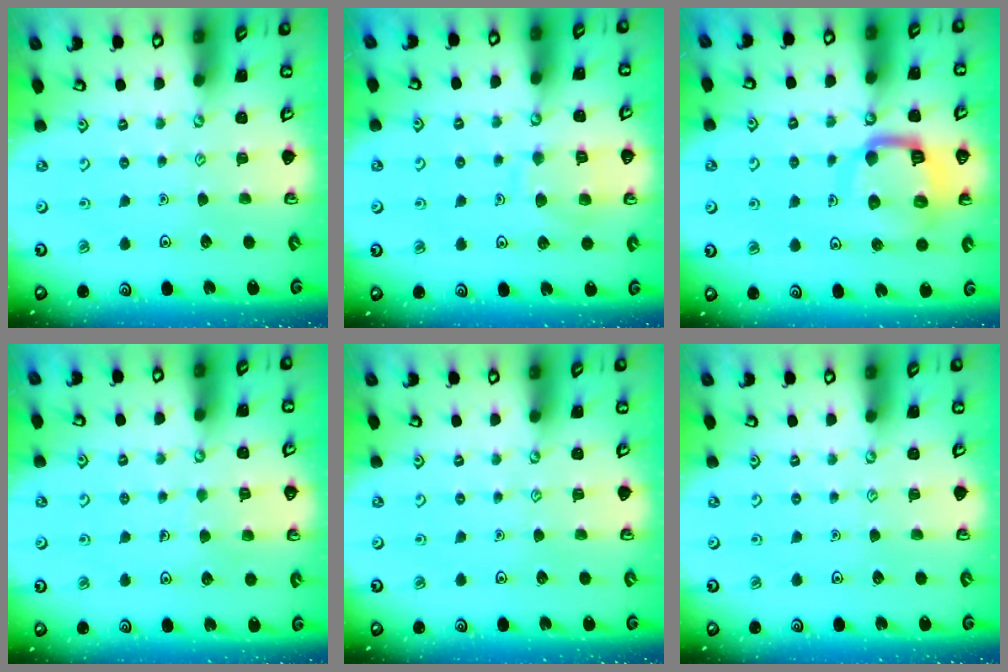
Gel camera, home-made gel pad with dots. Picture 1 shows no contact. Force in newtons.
{"total": 9.0, "press": 8.9, "slide": 0.9}
{"total": 12.6, "press": 12.6, "slide": 1.4}
{"total": 4.4, "press": 4.4, "slide": 0.2}
{"total": 0.0}
{"total": 0.0}